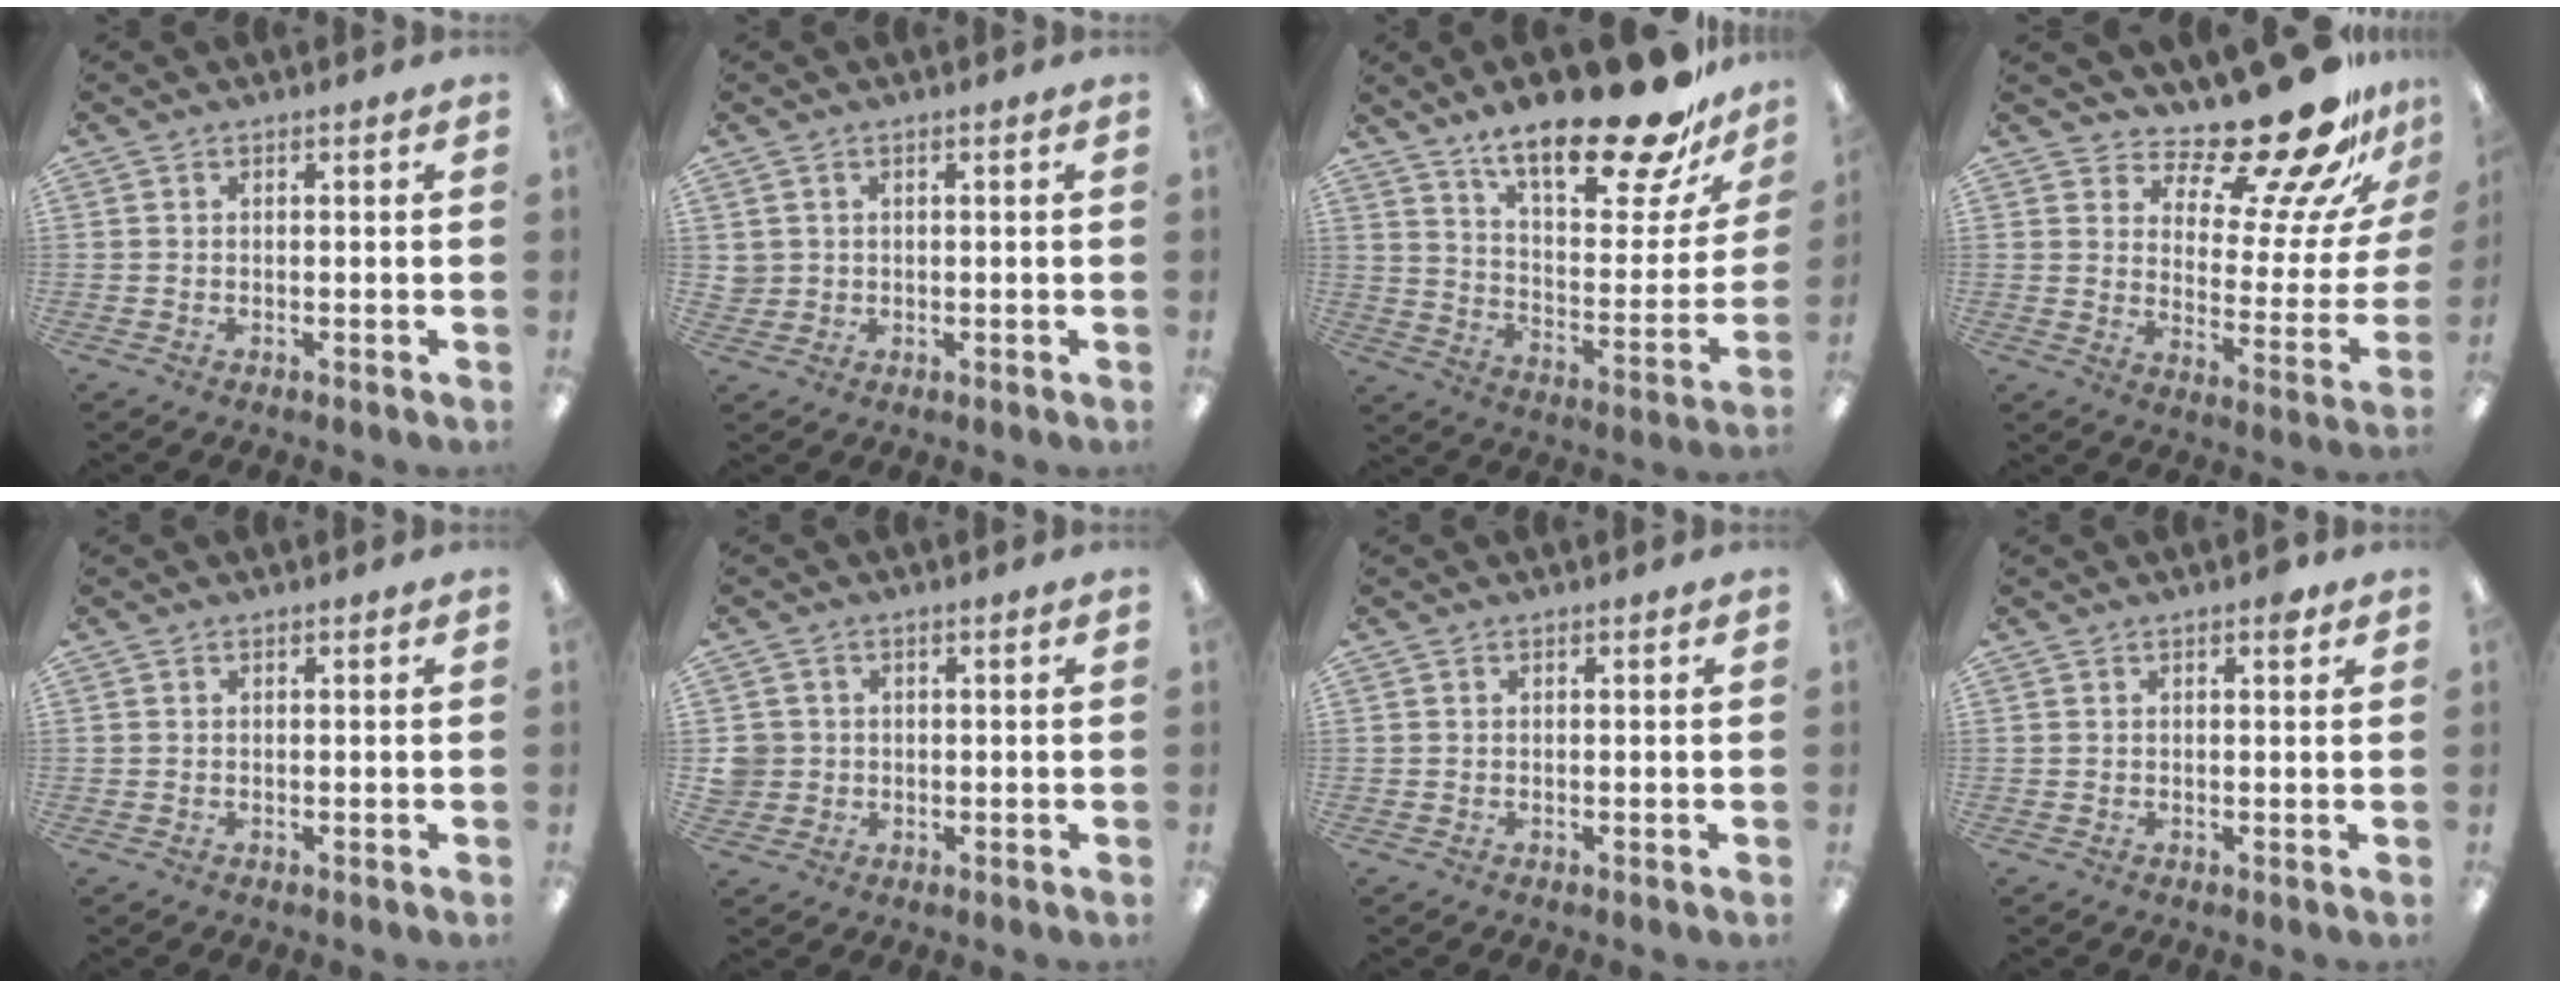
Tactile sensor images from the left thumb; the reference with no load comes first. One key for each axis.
{"total": 2.1, "fx": 0.8, "fy": 1.9, "fz": 0.2, "tx": -0.008, "ty": 0.002, "tz": 0.015}
{"total": 23.9, "fx": 17.5, "fy": 7.3, "fz": 14.5, "tx": -0.208, "ty": -0.123, "tz": 0.288}
{"total": 21.2, "fx": 17.6, "fy": 5.2, "fz": 10.5, "tx": -0.141, "ty": -0.138, "tz": 0.282}
{"total": 0.0}
{"total": 4.0, "fx": 0.1, "fy": 3.9, "fz": 0.4, "tx": -0.007, "ty": 0.008, "tz": 0.003}
{"total": 0.0}
{"total": 1.9, "fx": 1.0, "fy": 0.8, "fz": 1.4, "tx": -0.007, "ty": -0.006, "tz": 0.011}